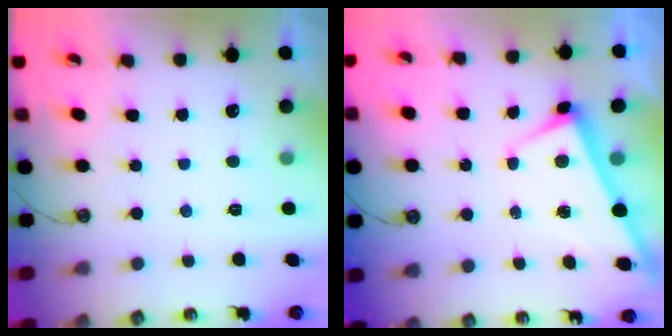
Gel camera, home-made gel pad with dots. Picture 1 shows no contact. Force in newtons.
{"total": 2.7, "press": 2.7, "slide": 0.4}